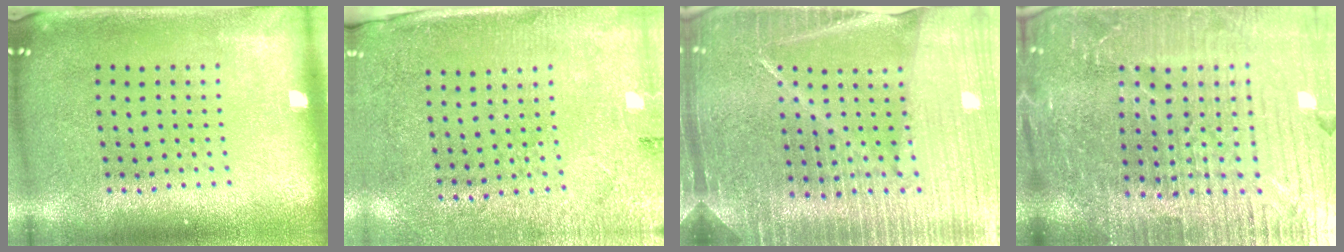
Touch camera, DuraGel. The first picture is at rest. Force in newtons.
{"total": 2.7, "press": 2.4, "slide": 1.3}
{"total": 5.8, "press": 5.0, "slide": 2.8}
{"total": 5.9, "press": 5.3, "slide": 2.6}